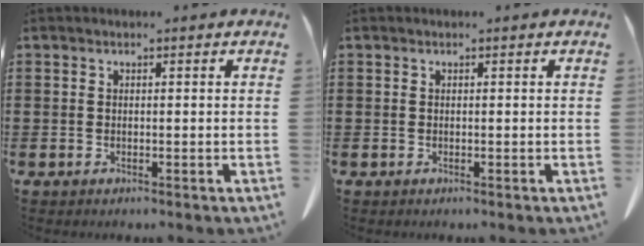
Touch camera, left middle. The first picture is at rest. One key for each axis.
{"total": 0.0}